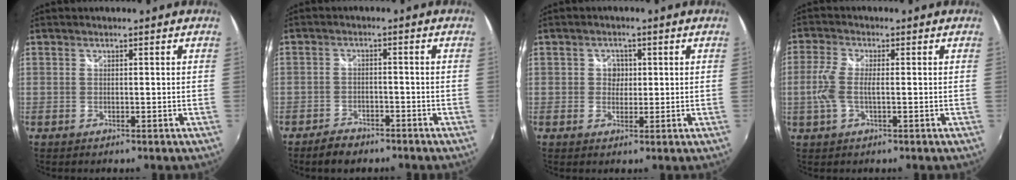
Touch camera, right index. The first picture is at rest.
{"total": 4.8, "force": [-3.9, 2.3, 1.6], "torque": [-0.048, 0.006, -0.063]}
{"total": 2.4, "force": [0.3, 2.2, 0.7], "torque": [-0.008, 0.006, 0.001]}
{"total": 5.5, "force": [-0.6, 2.0, 5.1], "torque": [-0.114, 0.001, -0.011]}